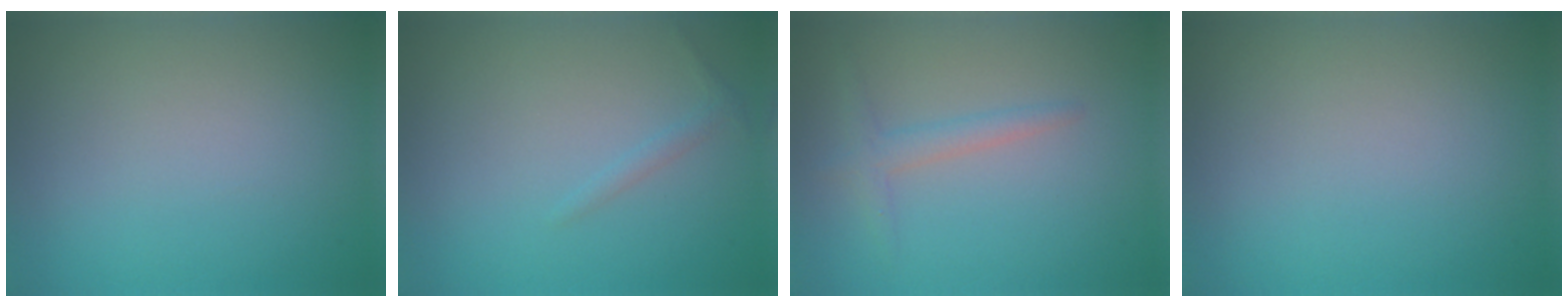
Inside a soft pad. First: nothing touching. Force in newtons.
{"total": 0.8, "press": 0.8, "slide": 0.0}
{"total": 1.8, "press": 1.8, "slide": 0.1}
{"total": 0.0}